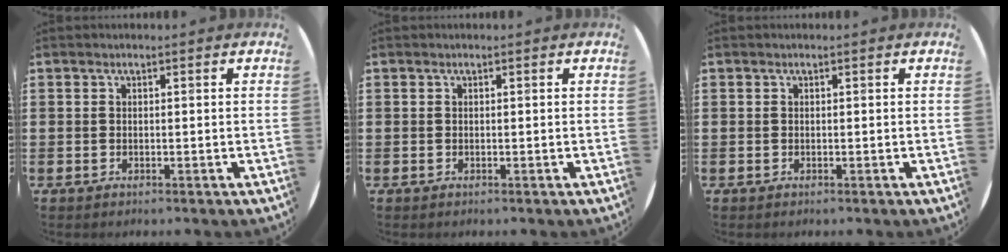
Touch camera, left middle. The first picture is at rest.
{"total": 0.0}
{"total": 0.0}